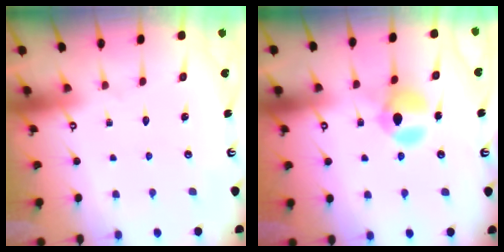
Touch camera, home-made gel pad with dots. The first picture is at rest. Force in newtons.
{"total": 9.9, "press": 9.9, "slide": 0.8}